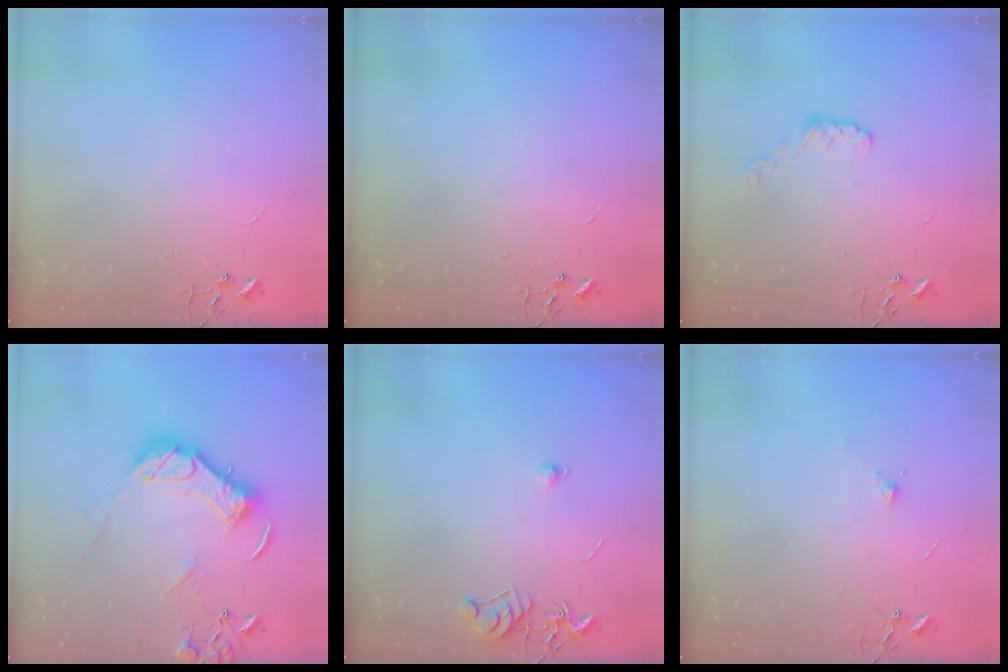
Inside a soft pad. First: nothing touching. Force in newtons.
{"total": 0.0}
{"total": 4.9, "press": 4.9, "slide": 0.7}
{"total": 15.7, "press": 15.5, "slide": 2.2}
{"total": 7.1, "press": 7.0, "slide": 0.6}
{"total": 5.6, "press": 5.6, "slide": 0.7}